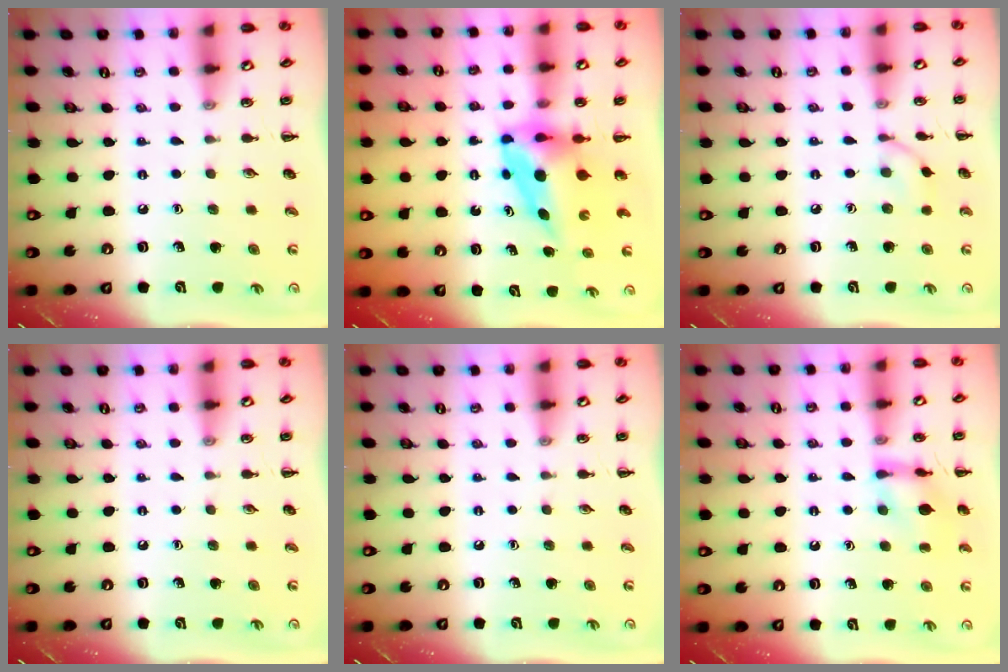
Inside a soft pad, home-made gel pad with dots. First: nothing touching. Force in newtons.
{"total": 6.5, "press": 6.3, "slide": 1.6}
{"total": 4.6, "press": 4.4, "slide": 1.3}
{"total": 0.0}
{"total": 0.0}
{"total": 11.2, "press": 11.1, "slide": 0.9}